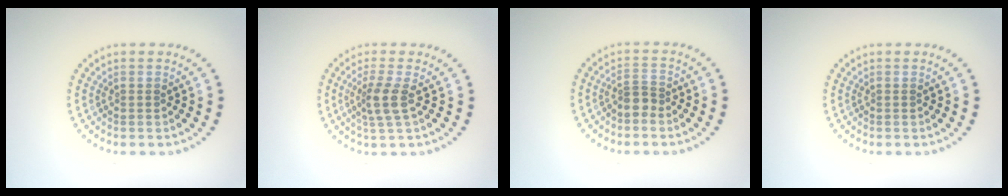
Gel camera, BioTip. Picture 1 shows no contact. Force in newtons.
{"total": 2.6, "press": 2.1, "slide": 1.6}
{"total": 1.5, "press": 1.1, "slide": 1.0}
{"total": 0.0}